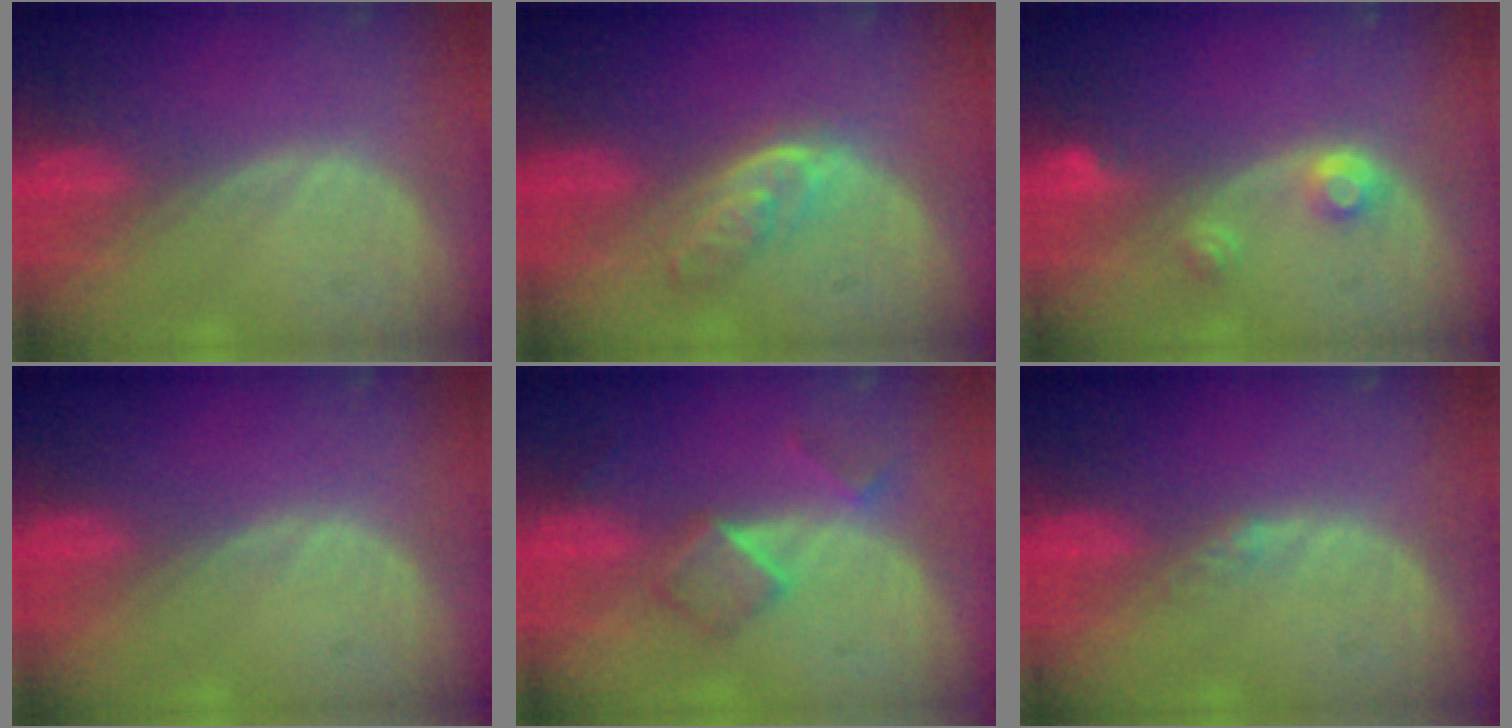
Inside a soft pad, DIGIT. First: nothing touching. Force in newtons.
{"total": 4.9, "press": 4.3, "slide": 2.2}
{"total": 3.0, "press": 2.8, "slide": 1.0}
{"total": 0.0}
{"total": 5.2, "press": 4.5, "slide": 2.7}
{"total": 1.4, "press": 1.1, "slide": 0.8}